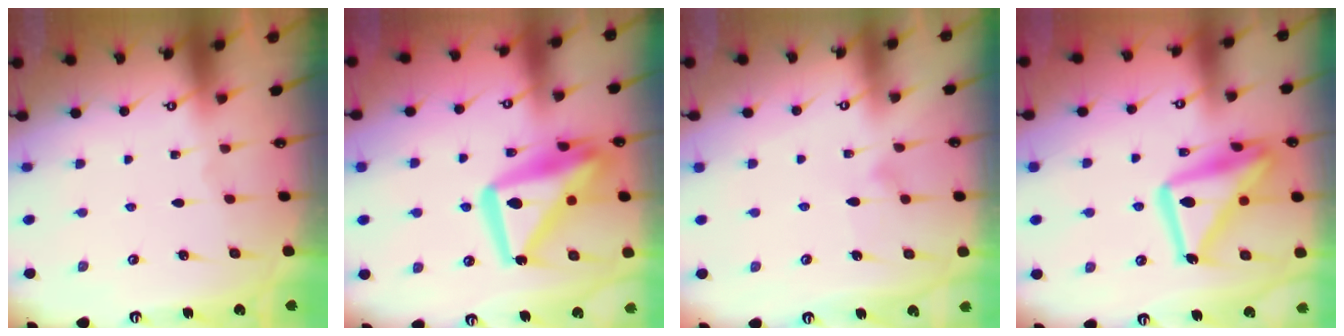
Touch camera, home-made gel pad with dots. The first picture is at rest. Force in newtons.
{"total": 19.0, "press": 18.9, "slide": 2.4}
{"total": 9.1, "press": 9.1, "slide": 0.3}
{"total": 18.9, "press": 18.8, "slide": 1.5}